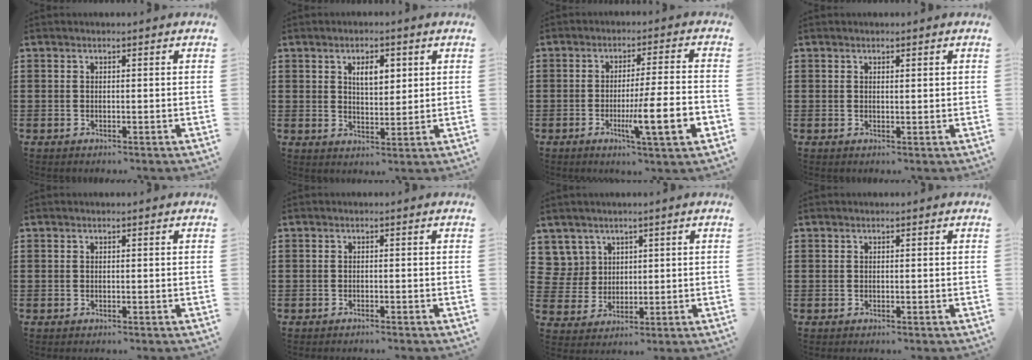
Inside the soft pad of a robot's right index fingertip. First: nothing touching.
{"total": 4.3, "force": [1.7, 2.1, 3.3], "torque": [-0.056, 0.003, 0.025]}
{"total": 10.2, "force": [-3.3, 0.9, 9.7], "torque": [-0.155, -0.012, -0.058]}
{"total": 0.6, "force": [0.4, 0.1, 0.5], "torque": [-0.010, 0.000, 0.007]}
{"total": 0.0}
{"total": 0.6, "force": [-0.6, 0.0, 0.1], "torque": [-0.005, -0.002, -0.012]}
{"total": 4.7, "force": [2.2, 4.1, 0.5], "torque": [-0.033, 0.015, 0.043]}
{"total": 0.0}